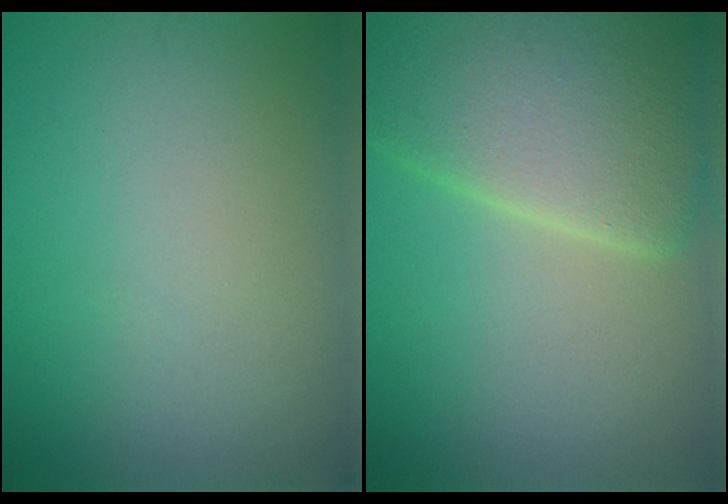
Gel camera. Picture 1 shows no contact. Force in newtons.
{"total": 9.1, "press": 9.1, "slide": 0.3}